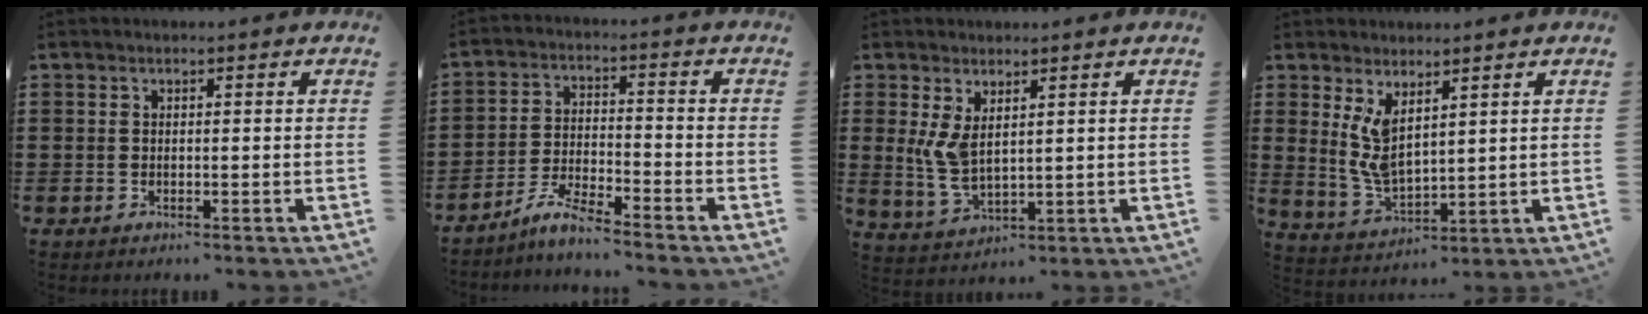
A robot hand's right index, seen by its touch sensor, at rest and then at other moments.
{"total": 5.2, "force": [-4.9, -0.1, 1.7], "torque": [-0.052, -0.008, -0.099]}
{"total": 5.4, "force": [1.6, 2.4, 4.5], "torque": [-0.110, -0.007, 0.026]}
{"total": 6.1, "force": [2.6, 2.9, 4.6], "torque": [-0.110, -0.010, 0.046]}